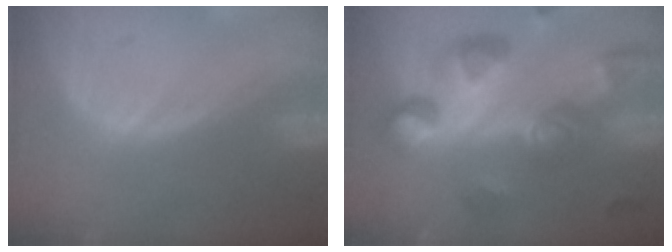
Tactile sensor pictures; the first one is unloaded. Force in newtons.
{"total": 11.2, "press": 10.1, "slide": 5.0}